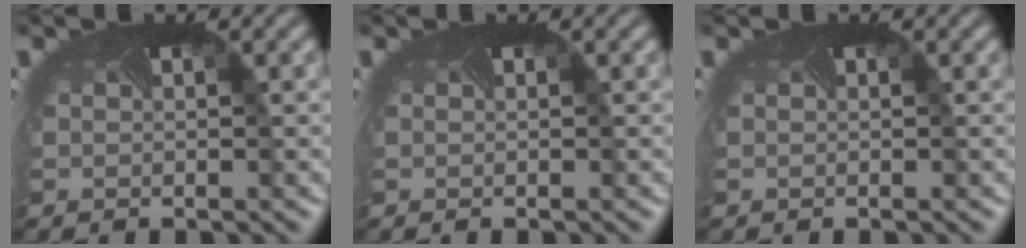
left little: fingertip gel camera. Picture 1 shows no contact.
{"total": 0.0}
{"total": 0.0}